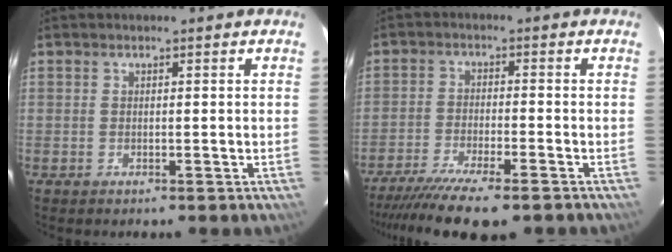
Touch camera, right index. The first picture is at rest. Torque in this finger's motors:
{"motor_torque": [1.04, -1.10, 0.66, 0.17]}